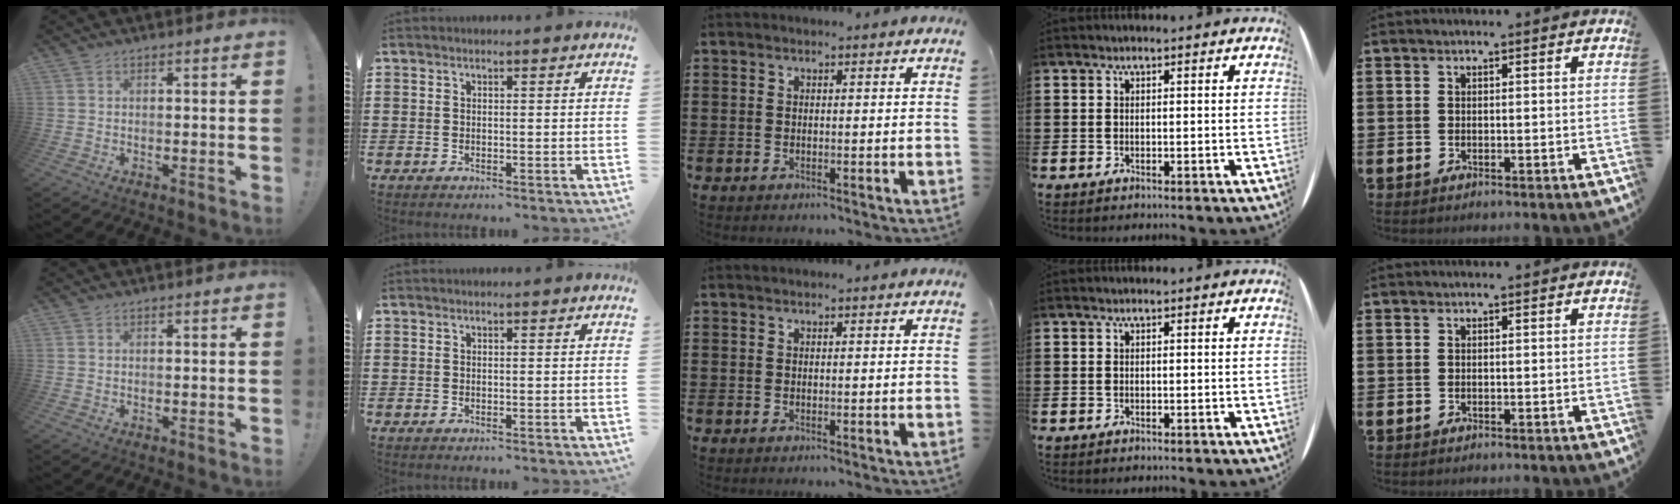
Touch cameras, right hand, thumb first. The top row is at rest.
{}